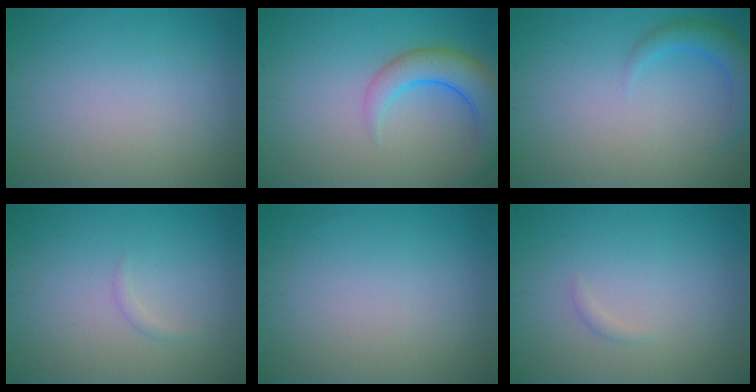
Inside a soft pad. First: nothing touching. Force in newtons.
{"total": 5.3, "press": 5.3, "slide": 0.3}
{"total": 2.8, "press": 2.8, "slide": 0.2}
{"total": 0.6, "press": 0.6, "slide": 0.0}
{"total": 0.0}
{"total": 0.6, "press": 0.6, "slide": 0.0}